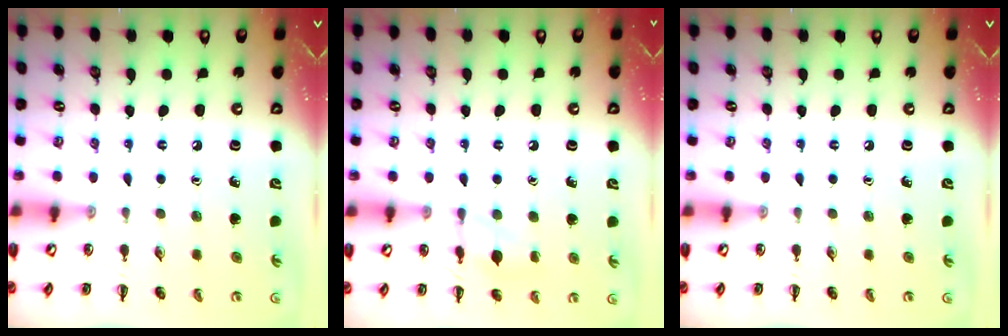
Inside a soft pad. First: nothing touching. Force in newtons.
{"total": 9.2, "press": 9.2, "slide": 0.9}
{"total": 0.0}